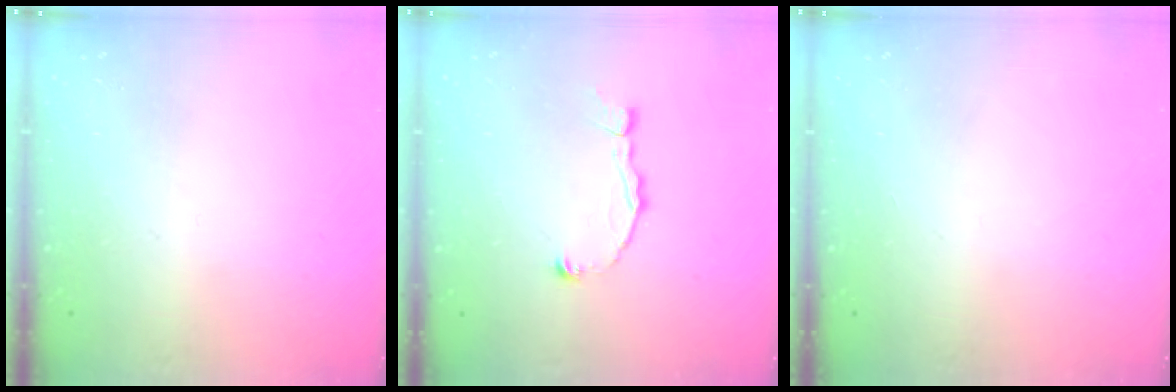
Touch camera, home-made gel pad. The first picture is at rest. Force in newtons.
{"total": 2.5, "press": 2.5, "slide": 0.2}
{"total": 1.6, "press": 1.6, "slide": 0.0}